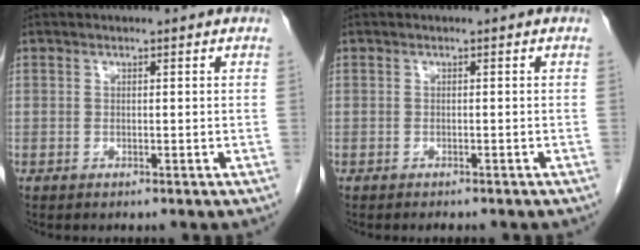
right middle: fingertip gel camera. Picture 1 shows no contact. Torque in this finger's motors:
{"motor_torque": [0.03, -0.02, 0.09, 0.01]}